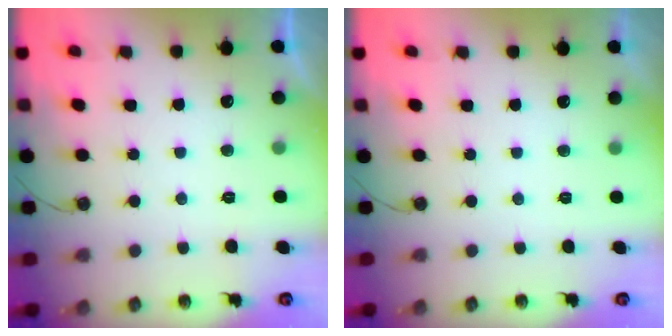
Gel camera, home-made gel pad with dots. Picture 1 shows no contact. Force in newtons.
{"total": 0.0}